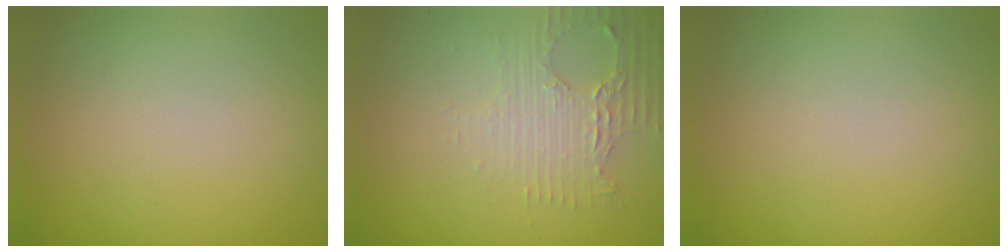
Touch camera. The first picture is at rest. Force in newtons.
{"total": 2.9, "press": 2.5, "slide": 1.5}
{"total": 0.0}